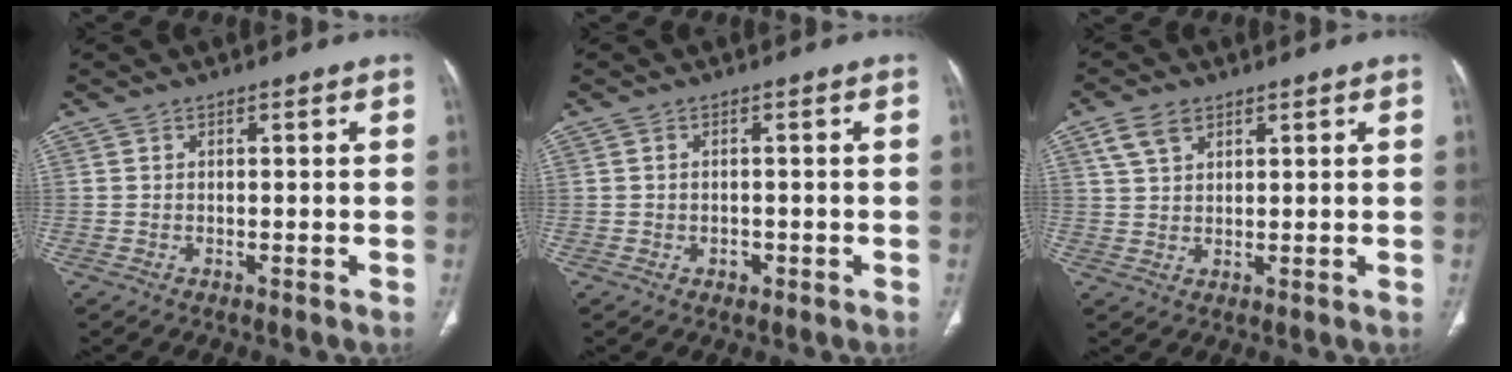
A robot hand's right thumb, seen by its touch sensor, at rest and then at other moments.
{"total": 1.4, "force": [-0.4, 1.1, 0.8], "torque": [-0.011, 0.004, -0.004]}
{"total": 5.0, "force": [2.8, 3.0, 2.9], "torque": [-0.050, -0.004, 0.059]}